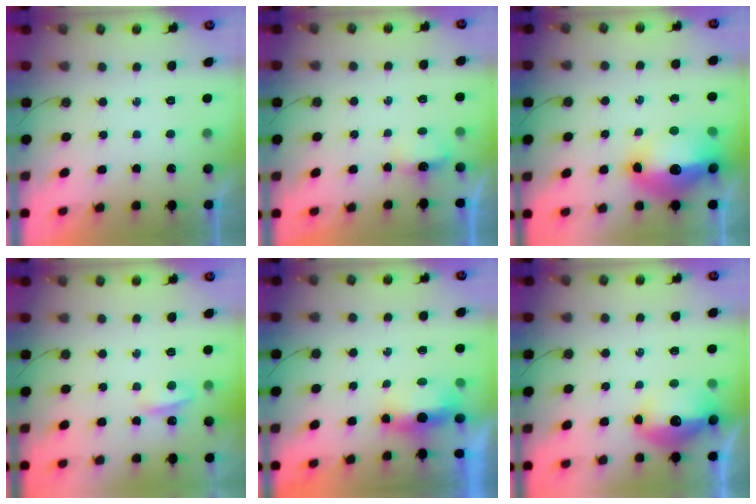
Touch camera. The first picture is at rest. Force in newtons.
{"total": 3.1, "press": 3.0, "slide": 0.5}
{"total": 17.7, "press": 17.6, "slide": 2.0}
{"total": 4.8, "press": 4.7, "slide": 0.7}
{"total": 14.8, "press": 7.2, "slide": 13.0}
{"total": 13.1, "press": 13.1, "slide": 1.4}